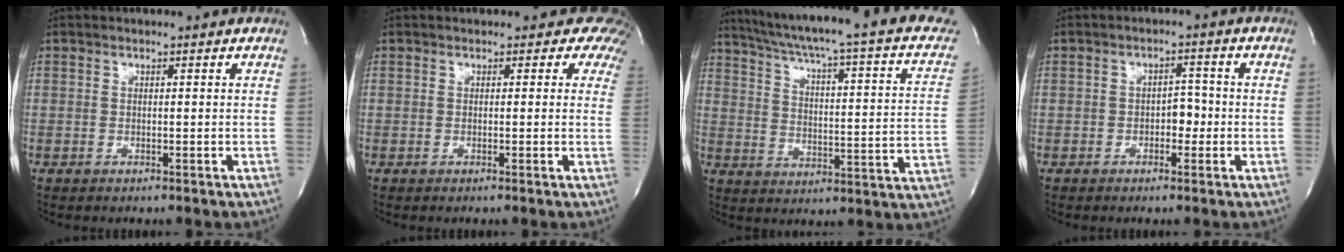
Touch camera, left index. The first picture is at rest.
{"total": 4.1, "force": [2.9, 2.9, 0.4], "torque": [0.033, -0.010, -0.001]}
{"total": 24.9, "force": [19.6, 3.0, 15.0], "torque": [-0.220, -0.026, 0.239]}
{"total": 3.0, "force": [-0.9, 1.8, 2.3], "torque": [-0.023, 0.010, -0.015]}